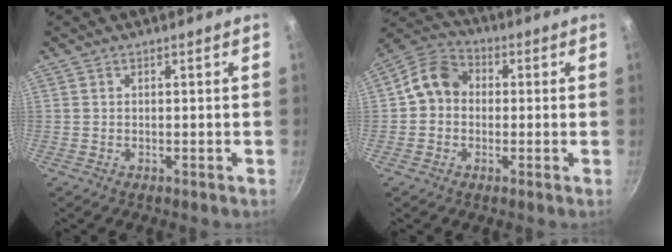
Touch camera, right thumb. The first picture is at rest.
{"total": 8.4, "force": [0.2, 7.1, 4.5], "torque": [-0.052, 0.021, -0.020]}